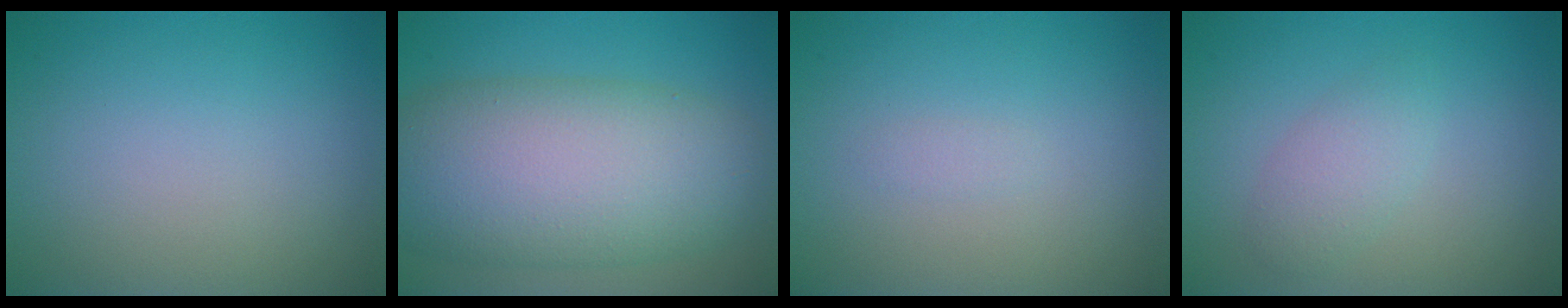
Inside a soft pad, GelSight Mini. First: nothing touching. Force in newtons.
{"total": 11.4, "press": 11.4, "slide": 0.5}
{"total": 0.5, "press": 0.5, "slide": 0.0}
{"total": 2.1, "press": 2.1, "slide": 0.1}